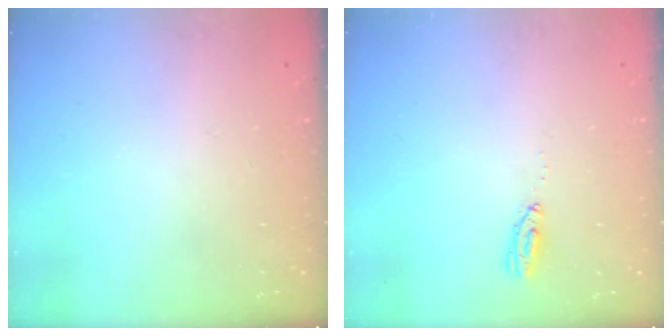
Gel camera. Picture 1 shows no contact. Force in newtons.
{"total": 4.1, "press": 4.1, "slide": 0.3}